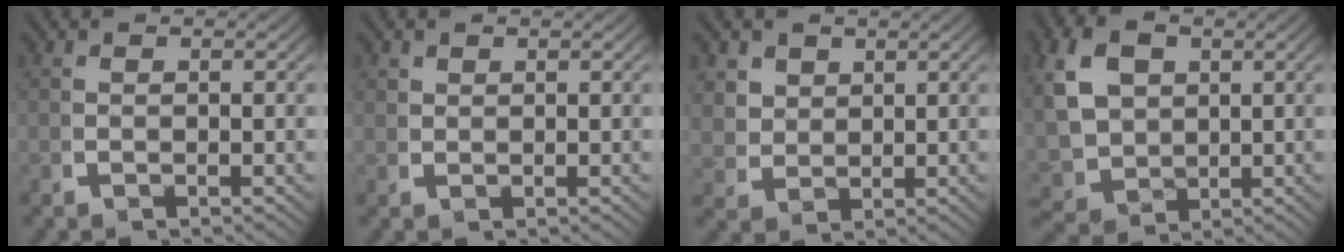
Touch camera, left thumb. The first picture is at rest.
{"total": 0.9, "force": [0.9, 0.1, 0.0], "torque": [0.003, 0.001, 0.023]}
{"total": 3.0, "force": [1.8, 2.1, 1.2], "torque": [-0.024, -0.013, 0.047]}
{"total": 7.5, "force": [0.8, 5.8, 4.6], "torque": [-0.125, -0.036, 0.039]}